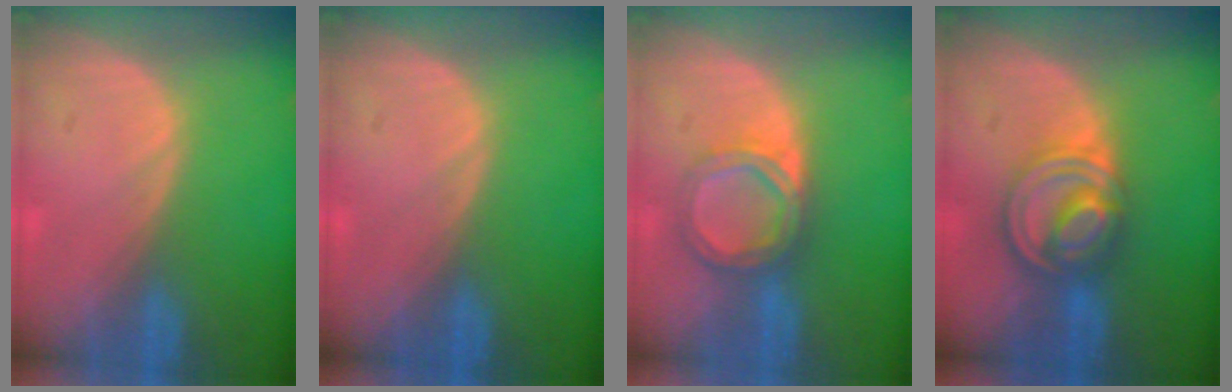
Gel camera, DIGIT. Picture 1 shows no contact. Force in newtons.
{"total": 0.0}
{"total": 5.6, "press": 5.3, "slide": 1.9}
{"total": 7.9, "press": 6.8, "slide": 3.9}